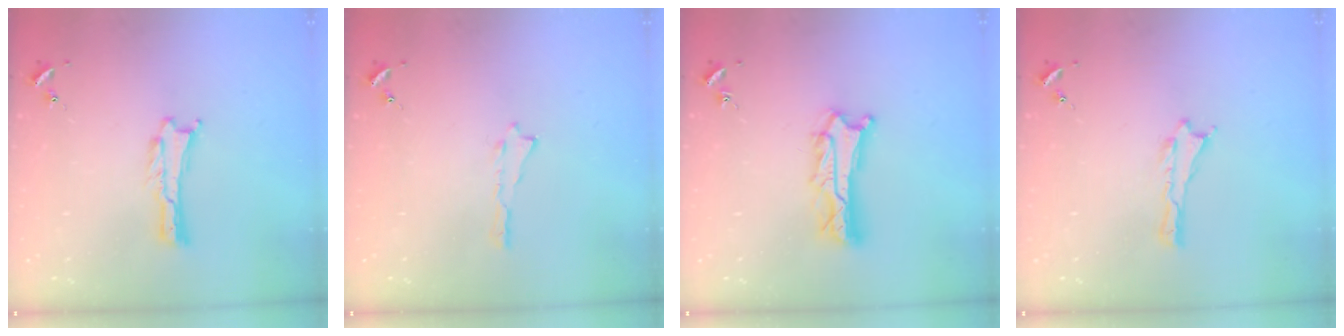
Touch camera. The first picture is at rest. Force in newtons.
{"total": 0.0}
{"total": 5.0, "press": 4.9, "slide": 0.5}
{"total": 0.0}